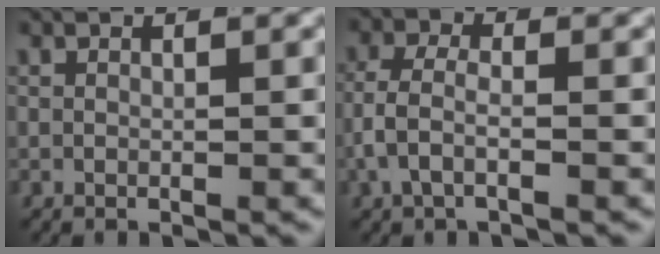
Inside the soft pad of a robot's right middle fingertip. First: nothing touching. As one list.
[{"total": 3.3, "force": [-1.3, 1.7, 2.5], "torque": [-0.058, -0.004, -0.022]}]